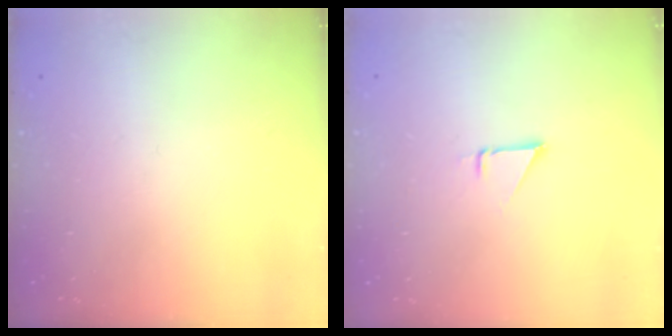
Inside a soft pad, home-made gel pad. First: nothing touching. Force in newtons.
{"total": 1.5, "press": 1.5, "slide": 0.1}